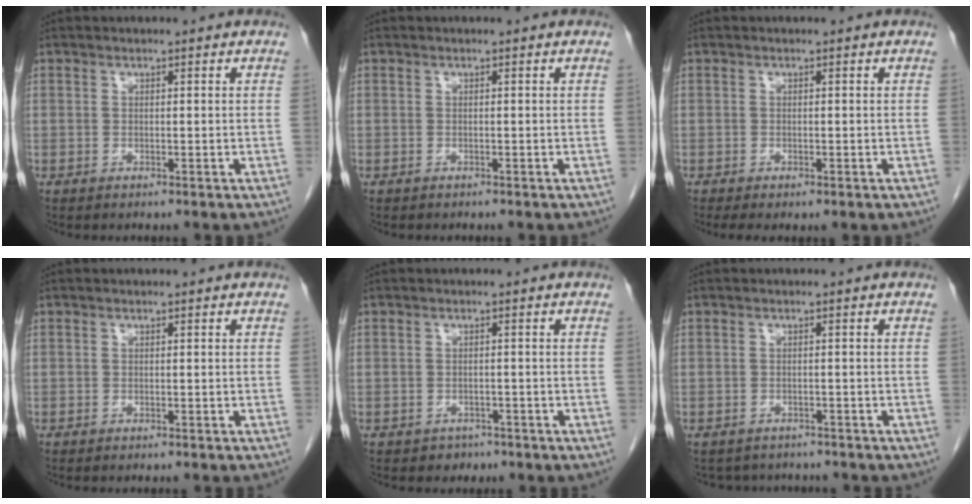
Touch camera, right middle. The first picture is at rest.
{"total": 0.5, "force": [-0.4, 0.2, 0.1], "torque": [-0.008, 0.001, -0.006]}
{"total": 2.6, "force": [-1.7, 1.0, 1.7], "torque": [-0.022, -0.006, -0.020]}
{"total": 2.1, "force": [-1.9, 0.4, 0.9], "torque": [-0.013, -0.002, -0.020]}
{"total": 2.1, "force": [-1.4, 1.5, 0.0], "torque": [-0.008, 0.006, -0.019]}
{"total": 5.1, "force": [-4.7, 2.0, 0.4], "torque": [-0.001, 0.005, -0.055]}